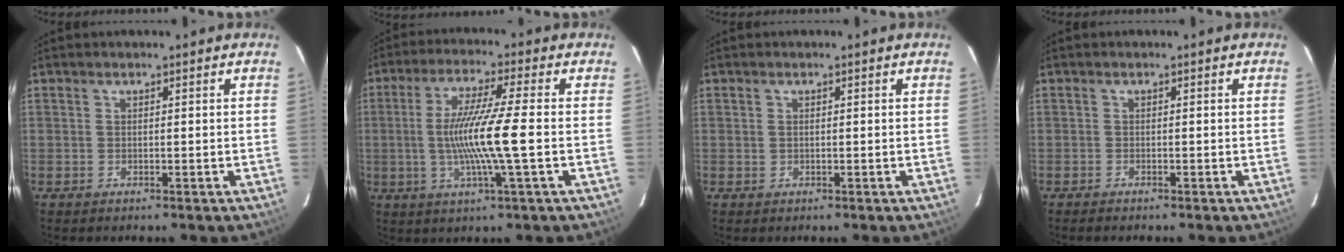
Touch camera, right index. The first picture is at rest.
{"total": 11.3, "force": [-1.5, -0.8, 11.2], "torque": [-0.211, -0.008, -0.027]}
{"total": 0.6, "force": [0.1, 0.5, 0.4], "torque": [-0.007, 0.001, 0.002]}
{"total": 1.0, "force": [-0.9, 0.2, 0.3], "torque": [-0.011, -0.004, -0.017]}